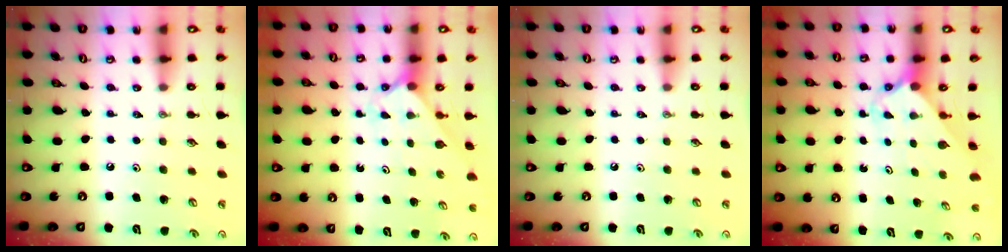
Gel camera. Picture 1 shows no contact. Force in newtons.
{"total": 1.9, "press": 1.9, "slide": 0.2}
{"total": 0.0}
{"total": 2.4, "press": 2.4, "slide": 0.2}